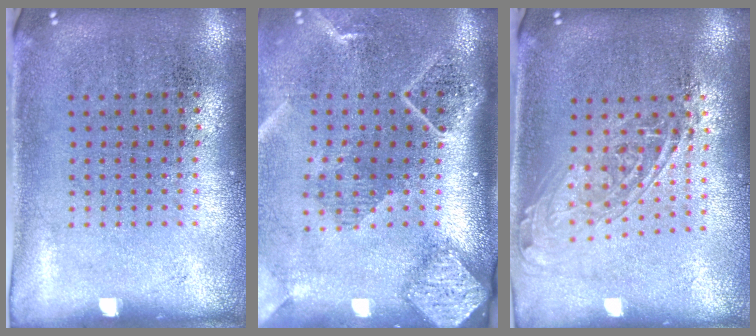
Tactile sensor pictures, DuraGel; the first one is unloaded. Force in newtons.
{"total": 2.7, "press": 2.0, "slide": 1.8}
{"total": 1.6, "press": 1.3, "slide": 0.9}